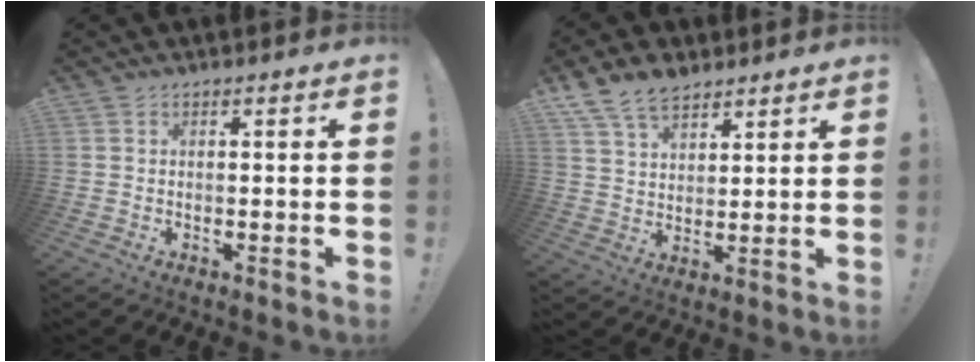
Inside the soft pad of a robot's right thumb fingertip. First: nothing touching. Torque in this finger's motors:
{"motor_torque": [-0.79, 1.77, 0.31, 0.21, 0.35]}